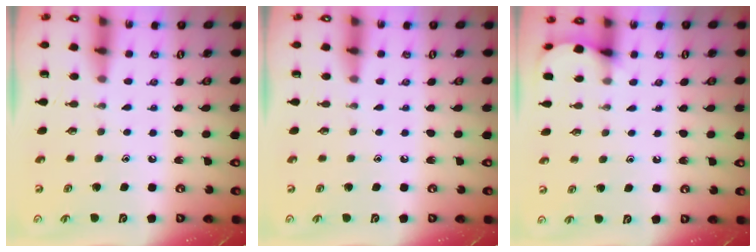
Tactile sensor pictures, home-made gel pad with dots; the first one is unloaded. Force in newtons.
{"total": 0.0}
{"total": 4.1, "press": 4.1, "slide": 0.4}